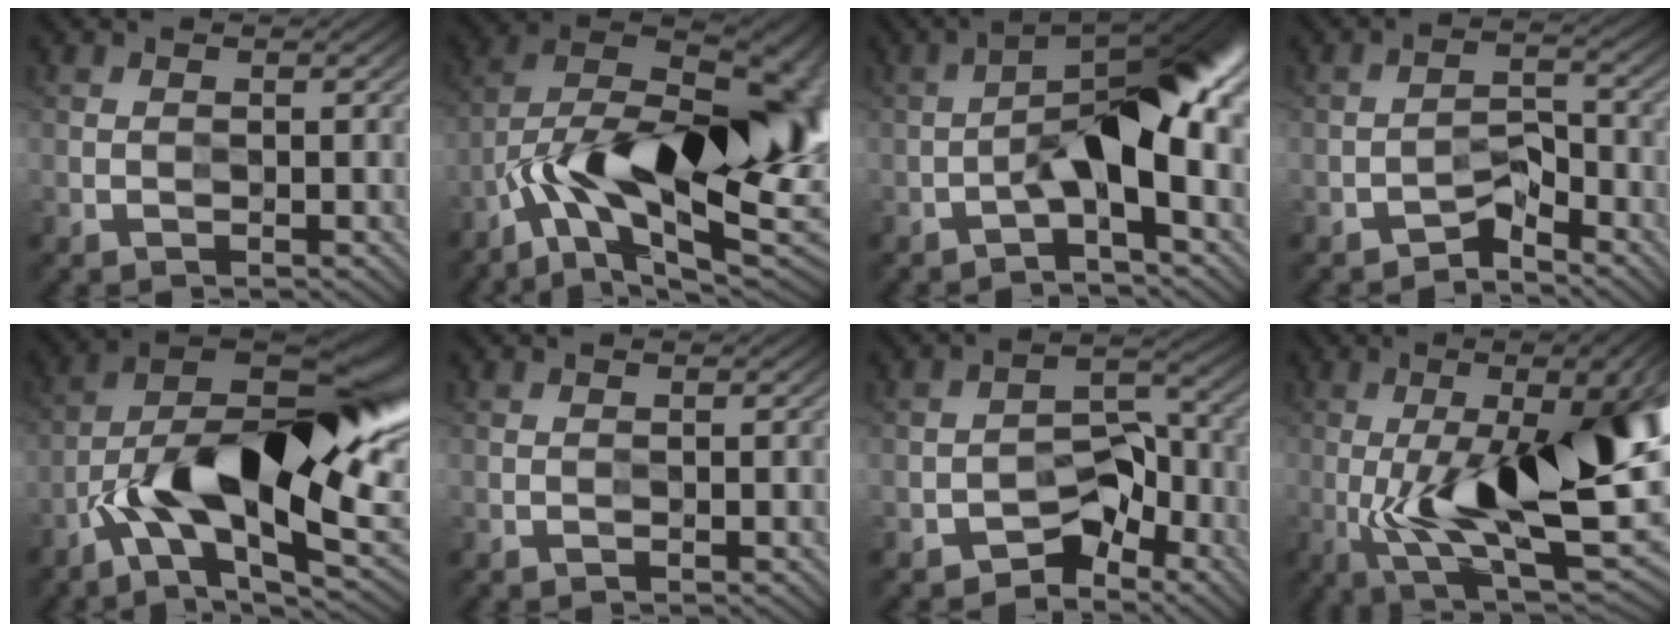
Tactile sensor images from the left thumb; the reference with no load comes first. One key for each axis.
{"total": 20.0, "fx": -5.3, "fy": 9.1, "fz": 17.1, "tx": -0.265, "ty": -0.004, "tz": -0.087}
{"total": 9.1, "fx": -2.0, "fy": 2.7, "fz": 8.5, "tx": -0.134, "ty": 0.026, "tz": -0.041}
{"total": 3.4, "fx": -2.8, "fy": 1.3, "fz": 1.5, "tx": -0.017, "ty": 0.012, "tz": -0.058}
{"total": 17.3, "fx": -4.1, "fy": 7.0, "fz": 15.3, "tx": -0.240, "ty": 0.013, "tz": -0.073}
{"total": 0.0}
{"total": 5.6, "fx": -3.8, "fy": 3.1, "fz": 2.7, "tx": -0.019, "ty": 0.014, "tz": -0.071}
{"total": 18.2, "fx": -0.9, "fy": 5.3, "fz": 17.3, "tx": -0.241, "ty": 0.011, "tz": -0.005}